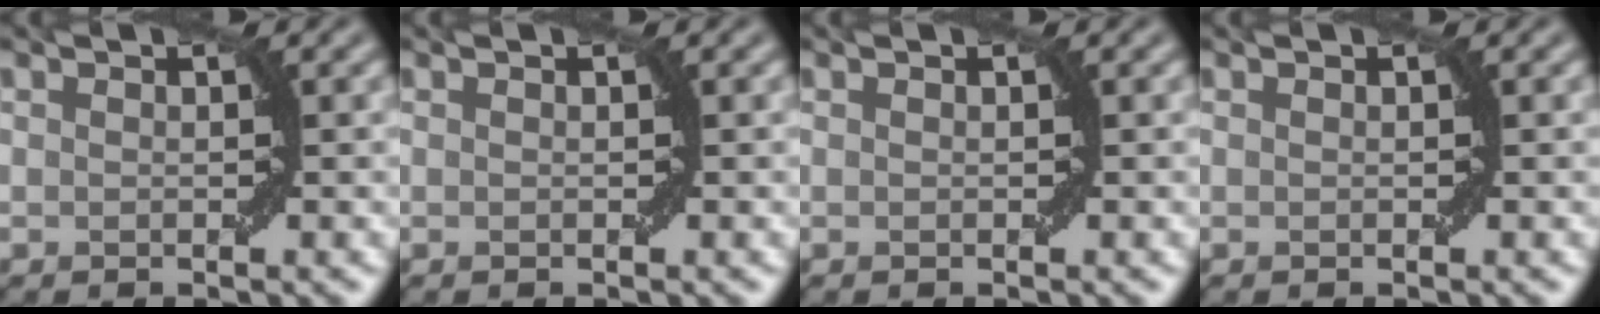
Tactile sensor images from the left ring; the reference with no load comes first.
{"total": 0.0}
{"total": 0.0}
{"total": 0.0}